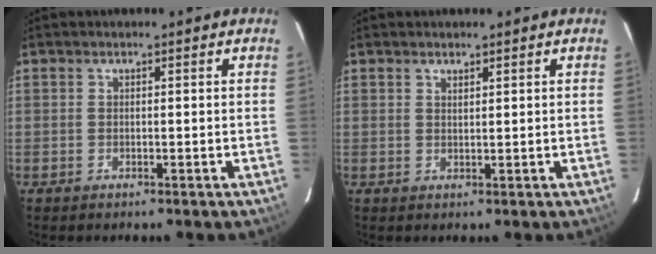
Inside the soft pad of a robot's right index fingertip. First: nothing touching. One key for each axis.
{"total": 1.0, "fx": 0.9, "fy": 0.2, "fz": 0.4, "tx": -0.008, "ty": 0.000, "tz": 0.016}